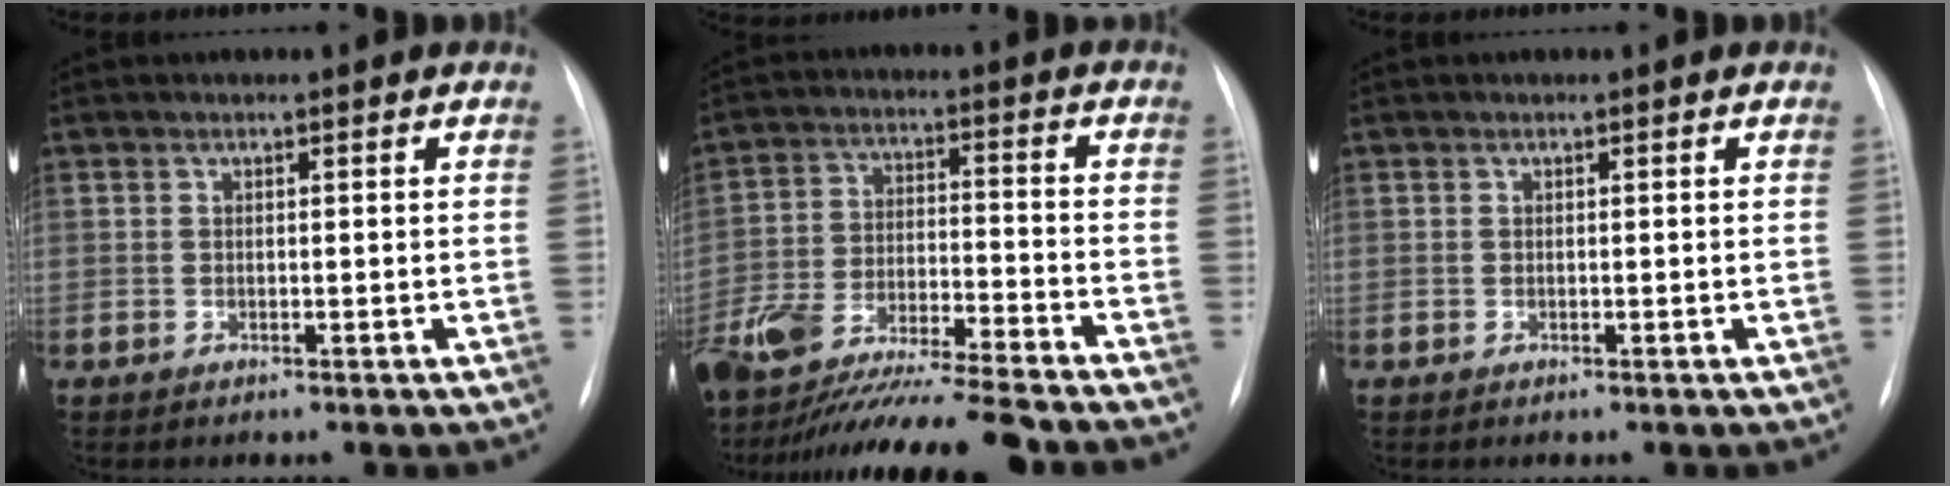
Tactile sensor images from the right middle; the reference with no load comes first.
{"total": 21.5, "force": [-18.7, 1.3, 10.5], "torque": [-0.201, -0.038, -0.312]}
{"total": 0.0}